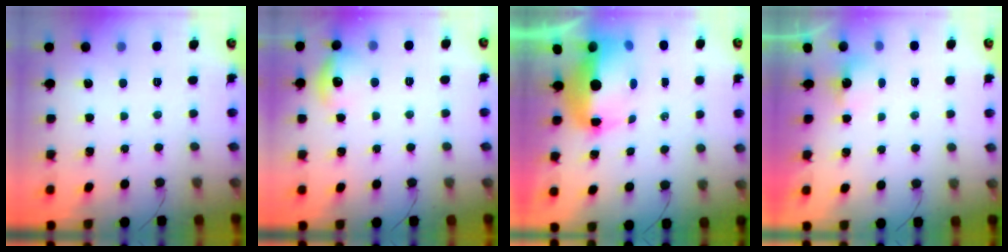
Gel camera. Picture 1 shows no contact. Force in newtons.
{"total": 10.1, "press": 10.0, "slide": 1.0}
{"total": 10.2, "press": 10.1, "slide": 1.7}
{"total": 2.7, "press": 2.7, "slide": 0.7}